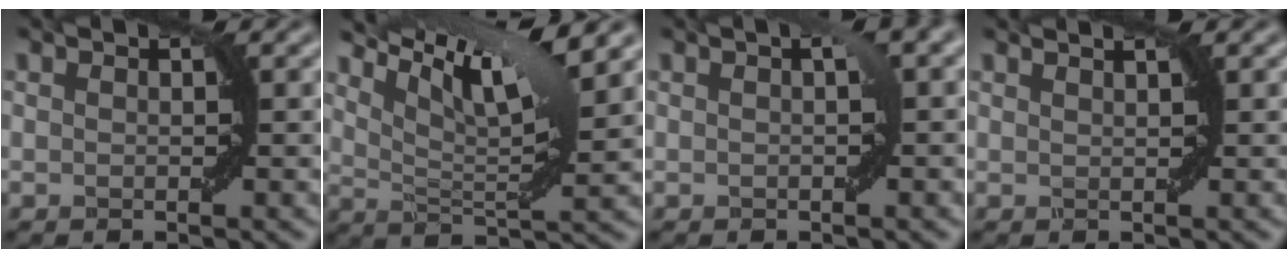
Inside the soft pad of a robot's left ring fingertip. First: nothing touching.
{"total": 8.7, "force": [6.3, 1.3, 5.9], "torque": [-0.102, 0.012, 0.109]}
{"total": 1.5, "force": [0.3, 0.1, 1.5], "torque": [-0.022, 0.009, 0.006]}
{"total": 1.8, "force": [1.4, 0.4, 1.0], "torque": [0.000, -0.005, 0.003]}